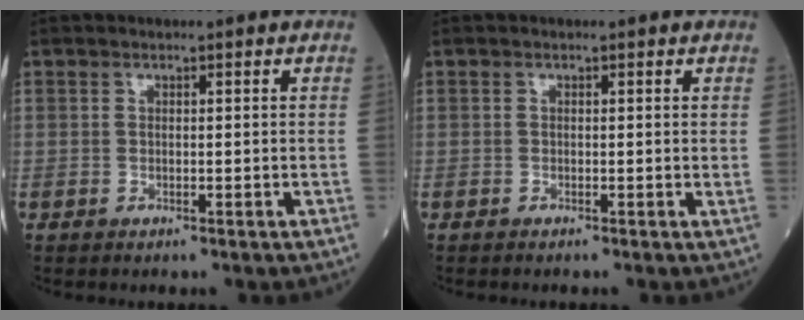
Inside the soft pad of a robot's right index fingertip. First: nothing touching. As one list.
[{"total": 0.0}]